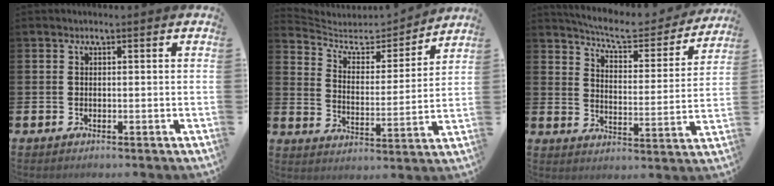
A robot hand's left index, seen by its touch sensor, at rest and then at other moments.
{"total": 5.6, "force": [5.1, 2.0, 1.2], "torque": [-0.052, -0.048, 0.082]}
{"total": 7.5, "force": [7.0, 1.2, 2.5], "torque": [-0.066, -0.051, 0.118]}